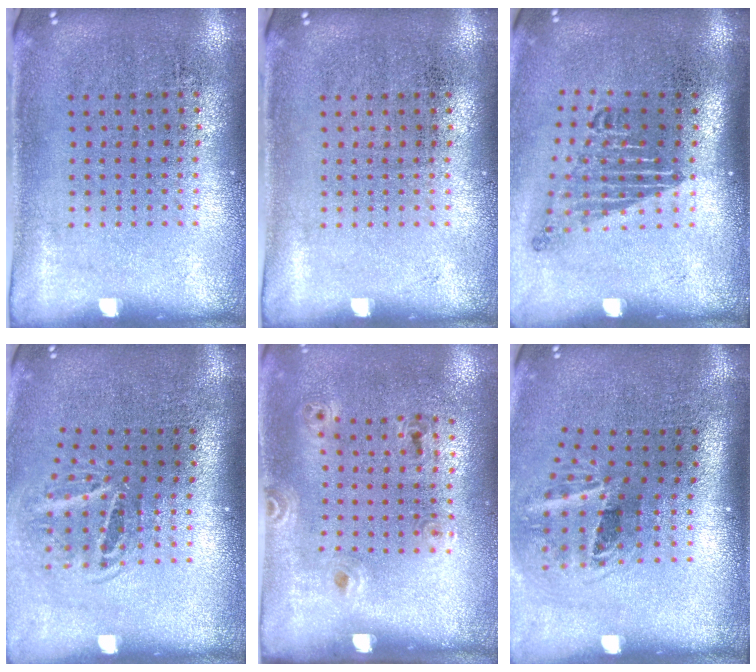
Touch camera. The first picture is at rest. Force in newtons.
{"total": 0.0}
{"total": 1.7, "press": 1.2, "slide": 1.3}
{"total": 1.9, "press": 1.2, "slide": 1.5}
{"total": 1.3, "press": 0.8, "slide": 0.9}
{"total": 2.0, "press": 1.2, "slide": 1.6}